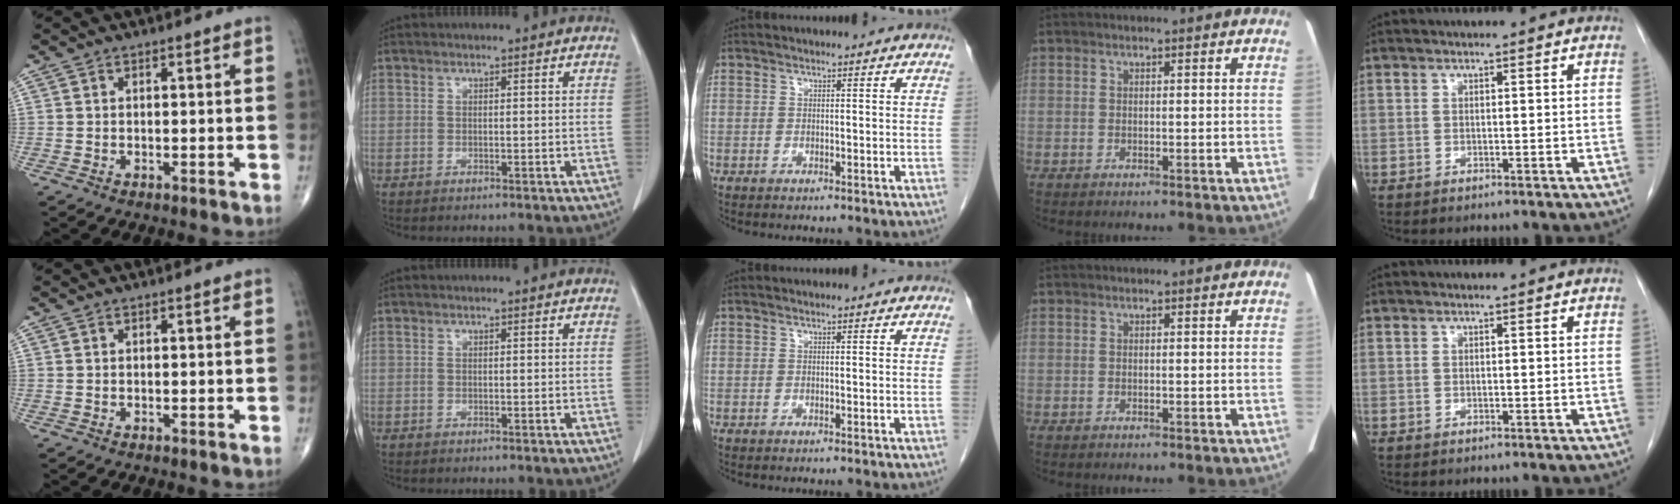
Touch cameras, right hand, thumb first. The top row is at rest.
{}